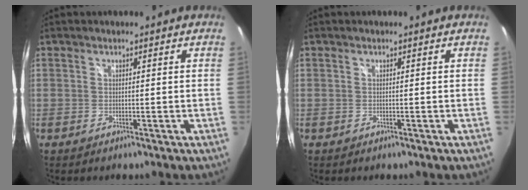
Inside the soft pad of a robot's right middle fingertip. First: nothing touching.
{"total": 0.0}